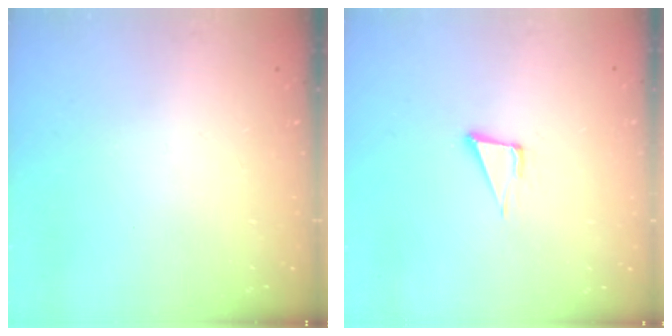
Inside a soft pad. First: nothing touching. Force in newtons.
{"total": 5.1, "press": 4.3, "slide": 2.8}